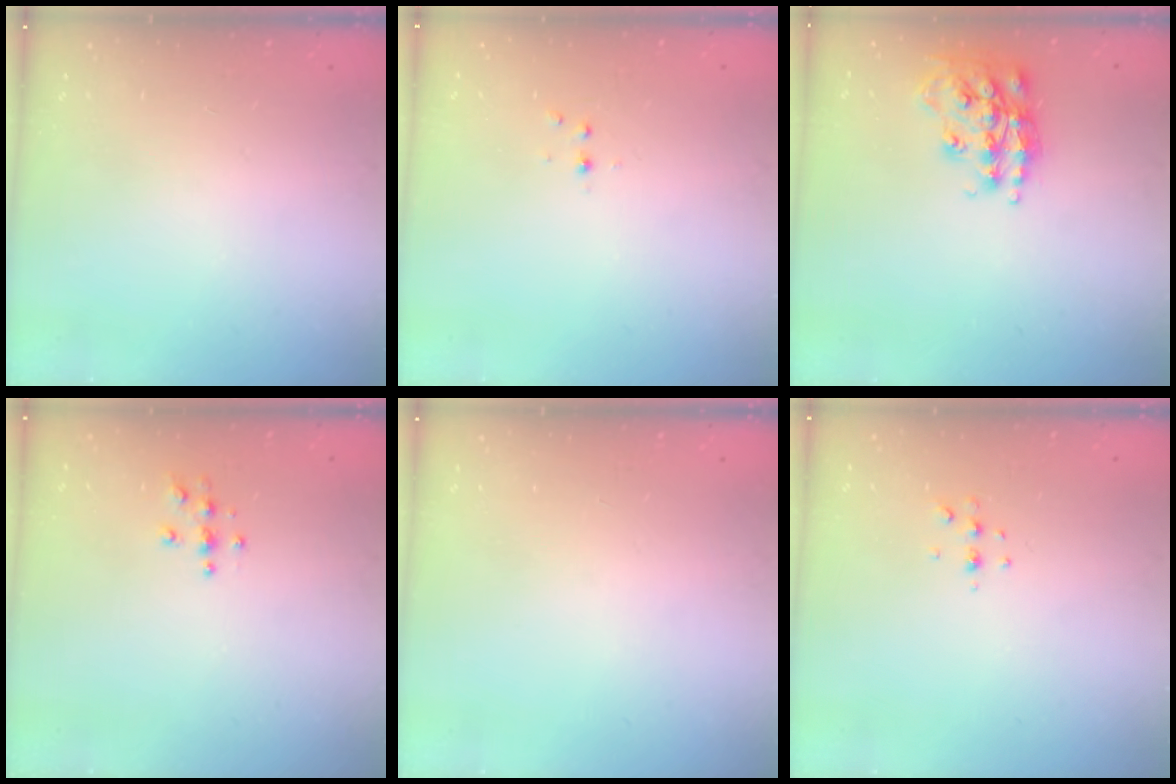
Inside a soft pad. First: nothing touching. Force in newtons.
{"total": 3.0, "press": 2.6, "slide": 1.5}
{"total": 17.2, "press": 17.2, "slide": 1.4}
{"total": 3.9, "press": 3.9, "slide": 0.3}
{"total": 0.0}
{"total": 4.4, "press": 4.0, "slide": 1.8}